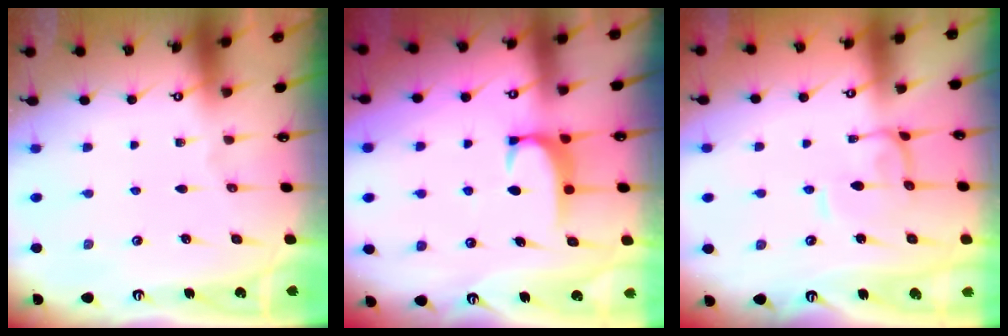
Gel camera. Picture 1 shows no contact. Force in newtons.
{"total": 1.9, "press": 1.9, "slide": 0.6}
{"total": 0.8, "press": 0.8, "slide": 0.4}